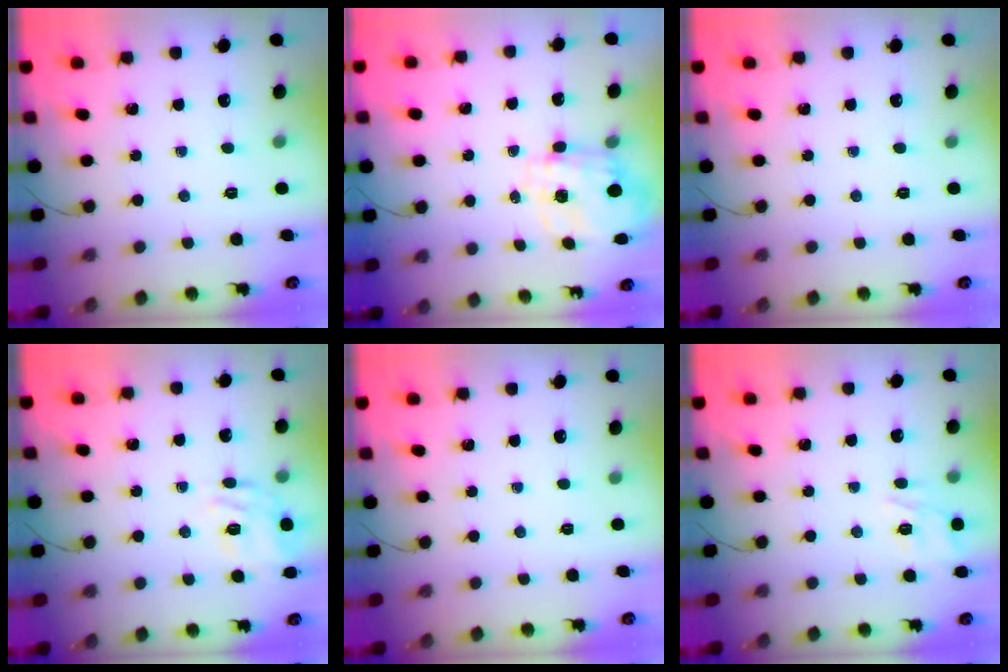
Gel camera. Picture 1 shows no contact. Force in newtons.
{"total": 3.3, "press": 3.1, "slide": 1.3}
{"total": 0.0}
{"total": 7.3, "press": 7.2, "slide": 1.3}
{"total": 0.0}
{"total": 9.6, "press": 9.5, "slide": 1.5}